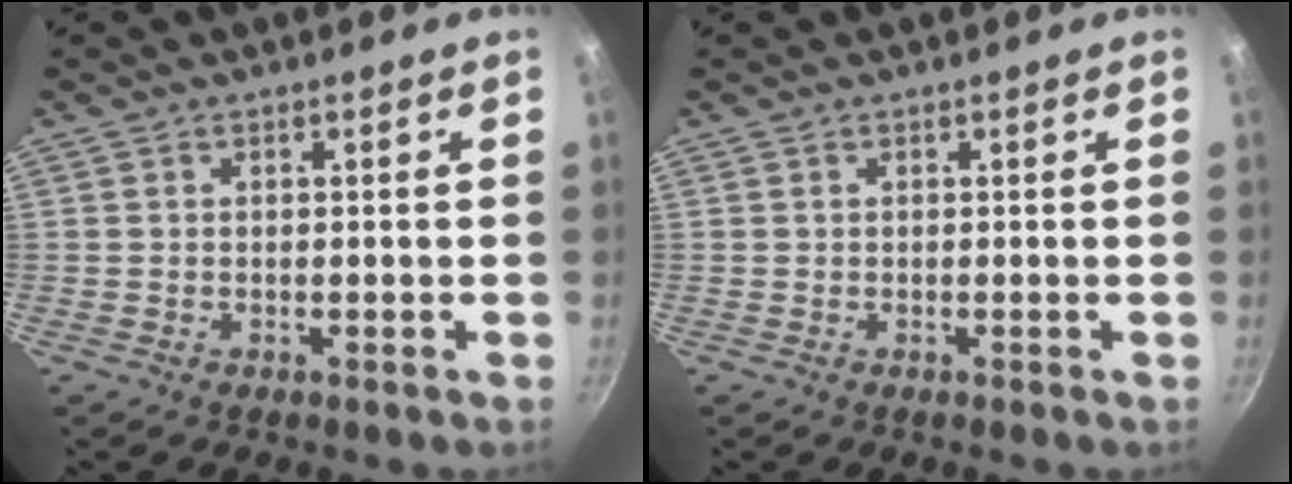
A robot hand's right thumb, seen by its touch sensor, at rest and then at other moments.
{"total": 0.0}